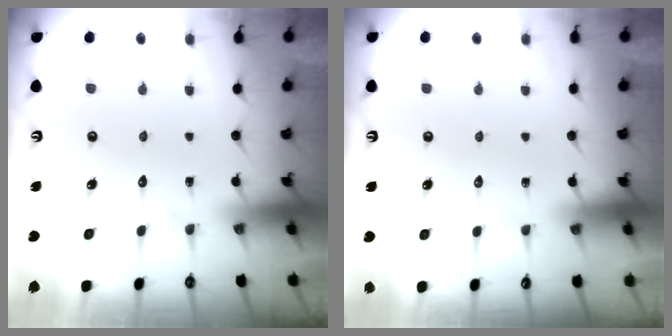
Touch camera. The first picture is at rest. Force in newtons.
{"total": 1.6, "press": 1.5, "slide": 0.3}